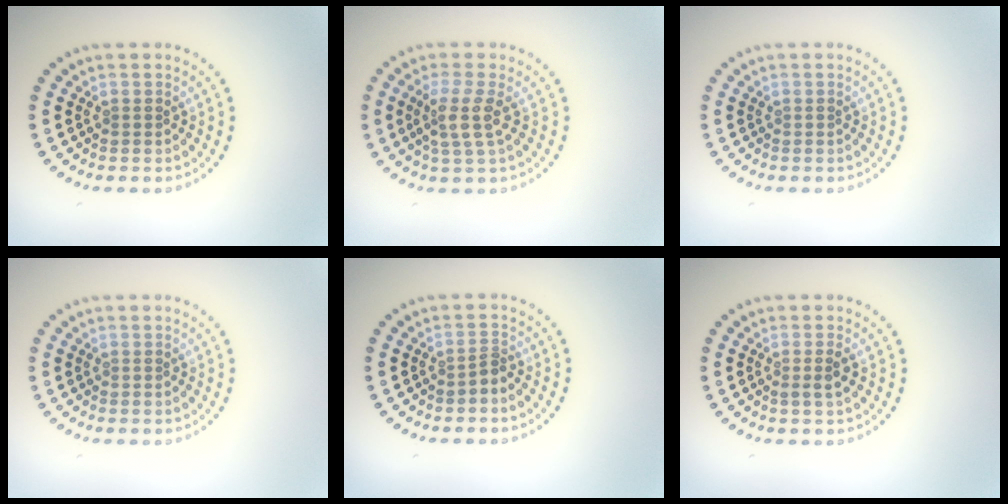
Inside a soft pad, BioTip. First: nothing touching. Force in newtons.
{"total": 2.9, "press": 2.4, "slide": 1.6}
{"total": 0.0}
{"total": 0.0}
{"total": 1.0, "press": 0.6, "slide": 0.8}
{"total": 1.3, "press": 1.1, "slide": 0.7}